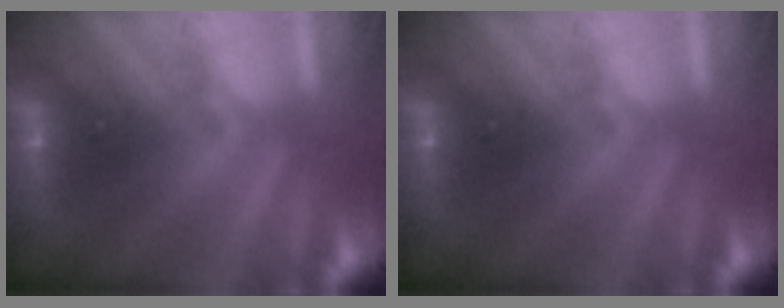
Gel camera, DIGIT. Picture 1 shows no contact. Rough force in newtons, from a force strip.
{"total": 0.0}